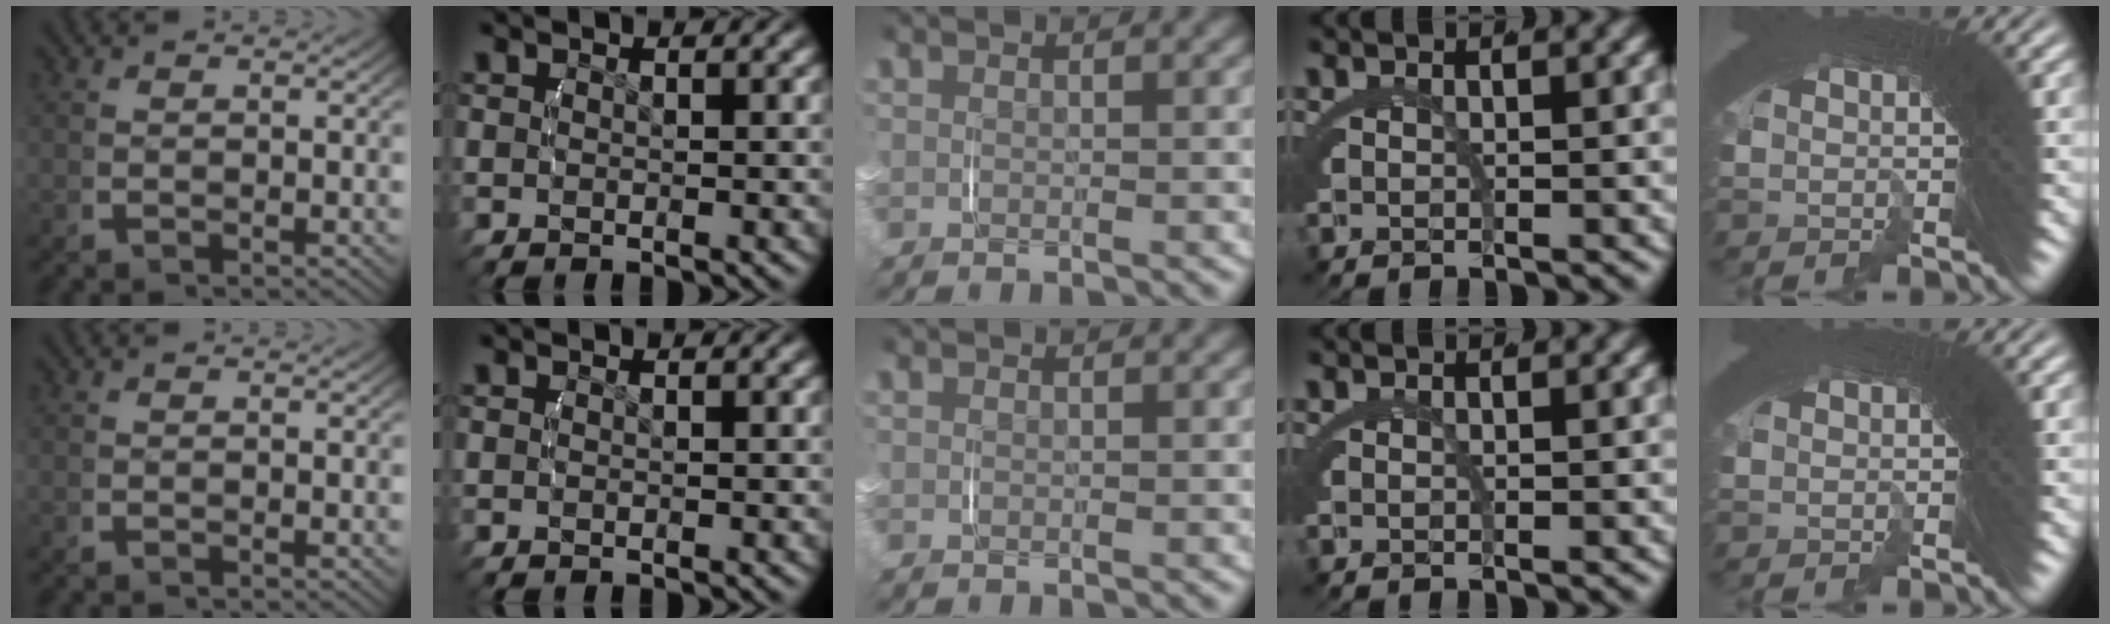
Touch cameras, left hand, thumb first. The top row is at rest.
{}